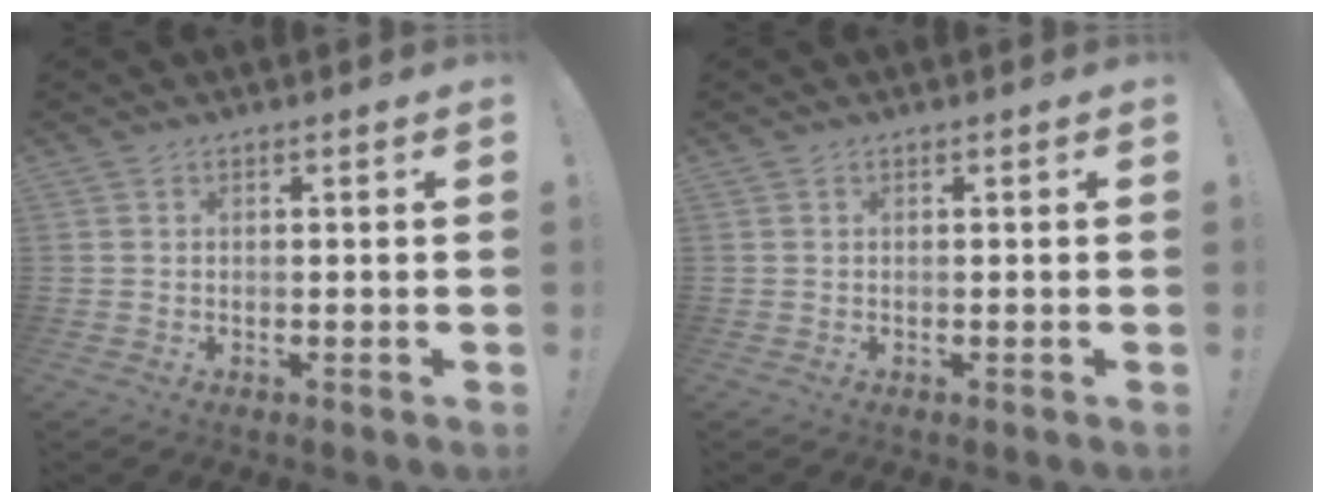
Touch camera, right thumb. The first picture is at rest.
{"total": 0.0}